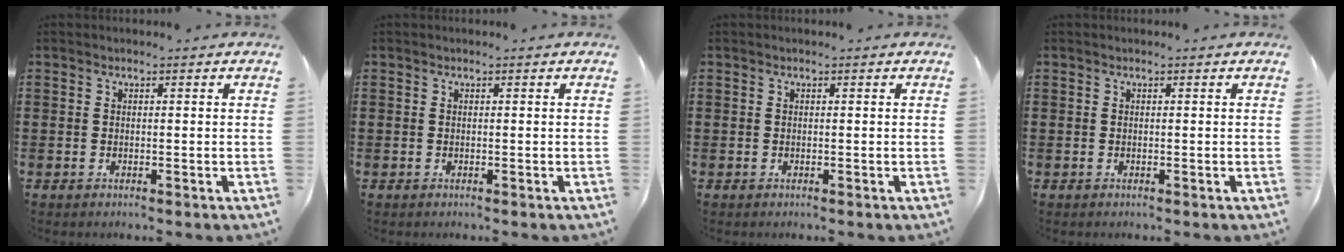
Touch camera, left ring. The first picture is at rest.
{"total": 0.0}
{"total": 0.0}
{"total": 0.0}